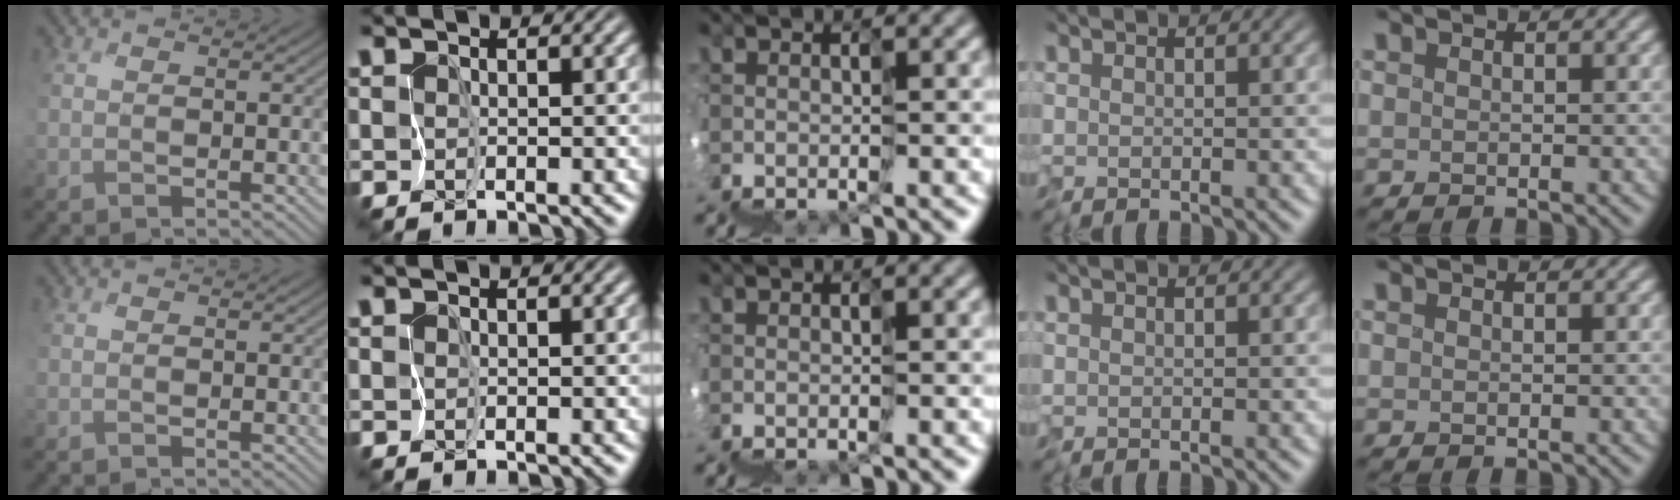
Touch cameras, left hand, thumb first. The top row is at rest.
{}